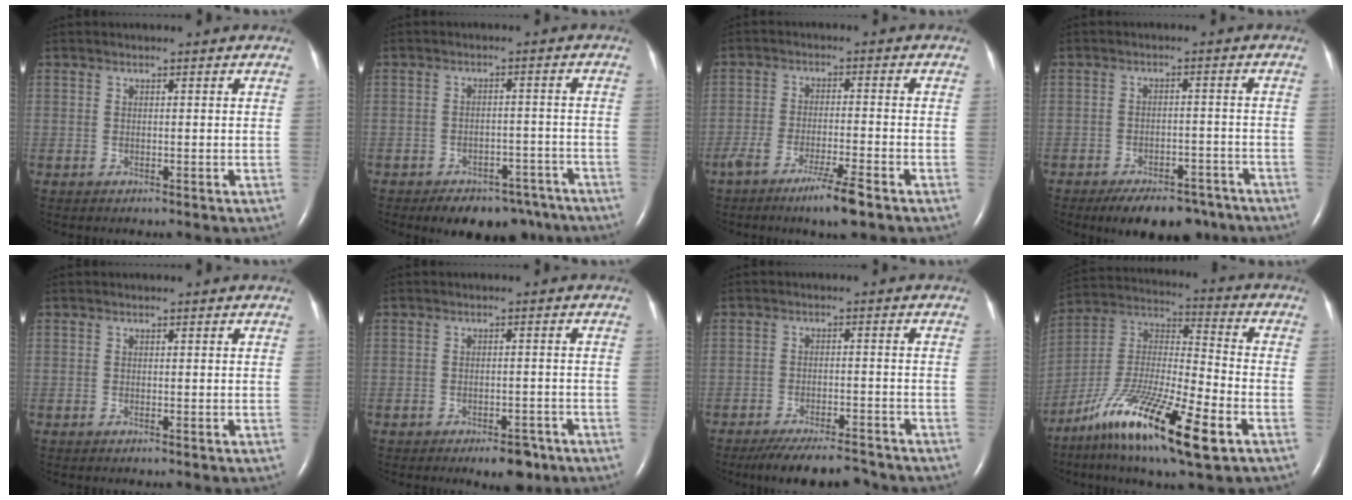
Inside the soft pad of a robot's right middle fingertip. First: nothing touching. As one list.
[{"total": 11.2, "force": [-8.8, 5.6, 3.9], "torque": [-0.041, 0.013, -0.107]}, {"total": 6.6, "force": [-4.4, 0.1, 4.8], "torque": [-0.090, -0.013, -0.078]}, {"total": 10.8, "force": [-8.5, 4.6, 4.7], "torque": [-0.056, 0.006, -0.118]}, {"total": 0.0}, {"total": 4.5, "force": [-3.1, 2.0, 2.6], "torque": [-0.030, 0.002, -0.037]}, {"total": 10.6, "force": [-9.7, 1.7, 4.0], "torque": [-0.067, -0.006, -0.142]}, {"total": 21.3, "force": [-11.3, 3.5, 17.7], "torque": [-0.347, -0.034, -0.199]}]